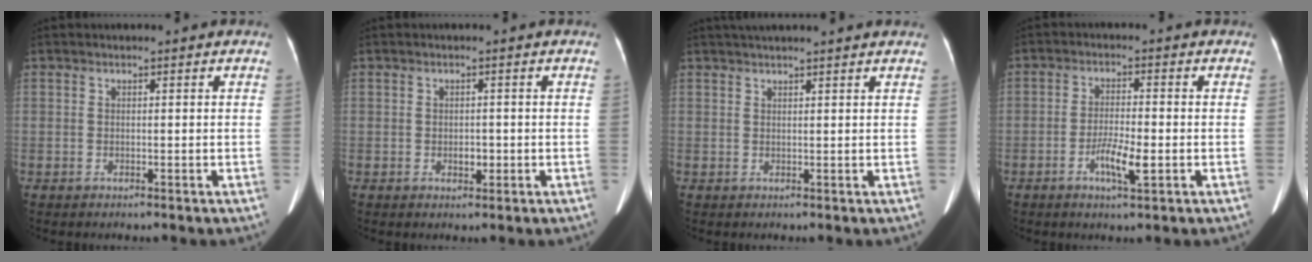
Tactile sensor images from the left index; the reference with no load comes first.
{"total": 1.6, "force": [-0.4, 1.0, 1.2], "torque": [-0.020, 0.001, -0.002]}
{"total": 7.7, "force": [6.9, -0.3, 3.5], "torque": [-0.052, 0.035, 0.086]}
{"total": 4.9, "force": [-1.8, 0.8, 4.5], "torque": [-0.086, -0.003, -0.032]}